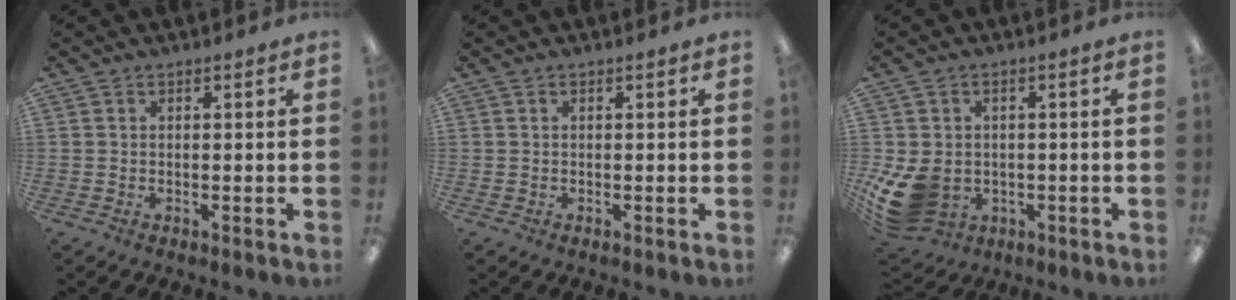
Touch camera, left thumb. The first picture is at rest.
{"total": 0.0}
{"total": 10.4, "force": [-2.4, 8.0, 6.1], "torque": [-0.145, 0.006, -0.039]}